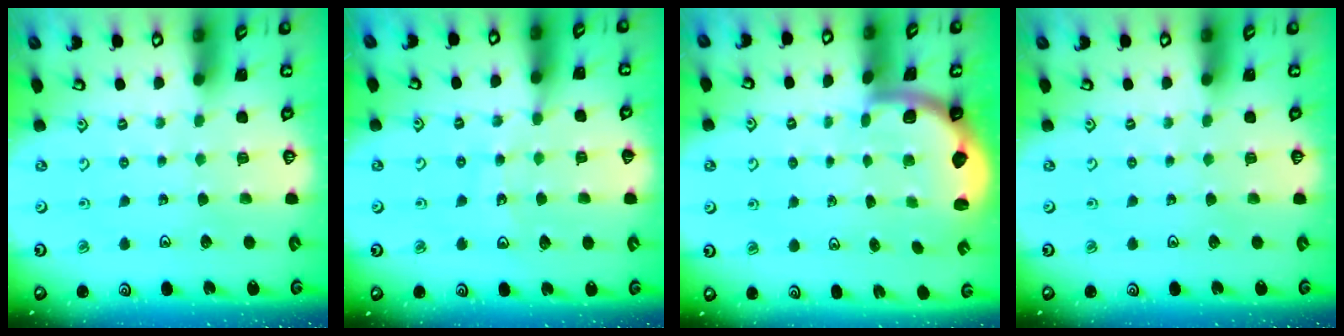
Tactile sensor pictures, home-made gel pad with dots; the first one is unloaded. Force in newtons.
{"total": 10.8, "press": 10.5, "slide": 2.3}
{"total": 2.0, "press": 1.9, "slide": 0.5}
{"total": 0.0}